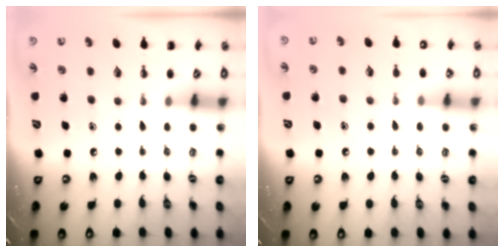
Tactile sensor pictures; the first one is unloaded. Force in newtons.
{"total": 6.7, "press": 6.5, "slide": 1.7}